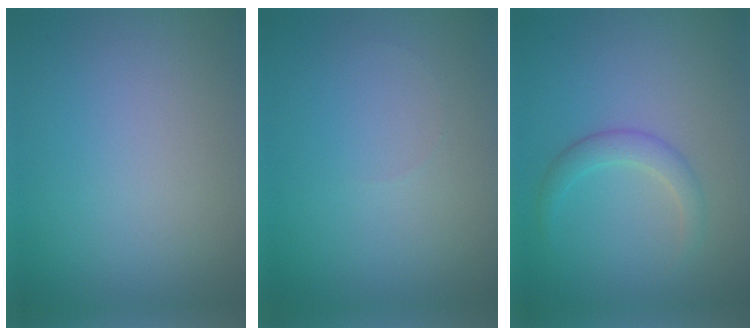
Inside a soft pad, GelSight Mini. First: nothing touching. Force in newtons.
{"total": 0.0}
{"total": 2.0, "press": 2.0, "slide": 0.0}